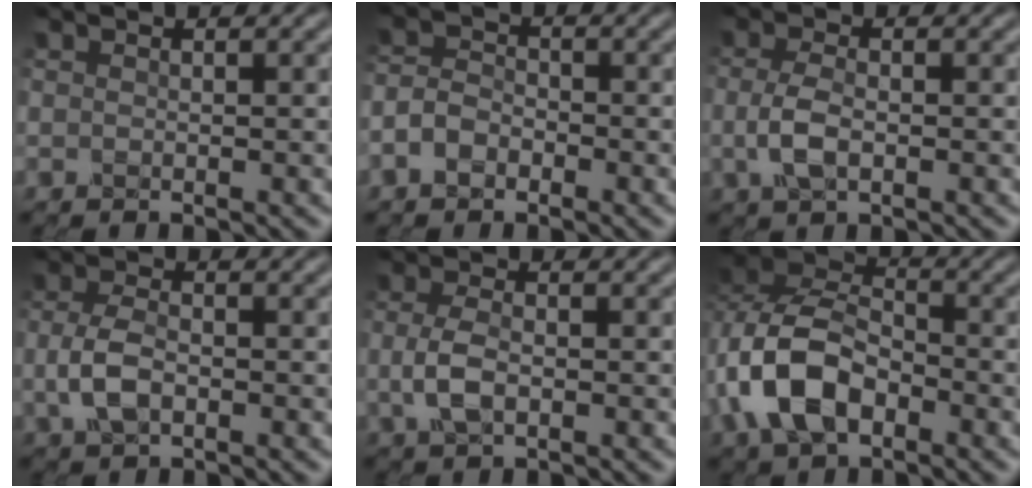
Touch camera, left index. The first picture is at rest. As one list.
[{"total": 2.5, "force": [-1.6, 1.3, 1.3], "torque": [-0.034, 0.007, -0.036]}, {"total": 2.7, "force": [-0.6, 1.1, 2.3], "torque": [-0.062, 0.002, -0.010]}, {"total": 3.0, "force": [-0.8, 1.5, 2.5], "torque": [-0.068, 0.002, -0.017]}, {"total": 2.7, "force": [-0.6, 1.2, 2.4], "torque": [-0.063, 0.002, -0.009]}, {"total": 7.4, "force": [-2.8, 4.5, 5.2], "torque": [-0.115, 0.007, -0.059]}]